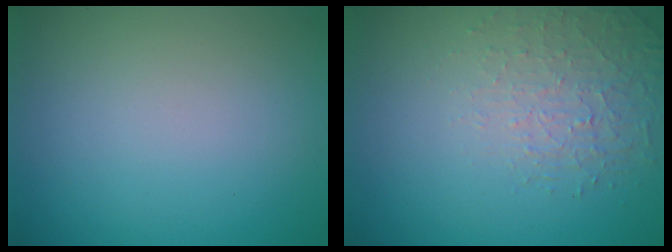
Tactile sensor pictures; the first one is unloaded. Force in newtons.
{"total": 1.6, "press": 1.0, "slide": 1.2}